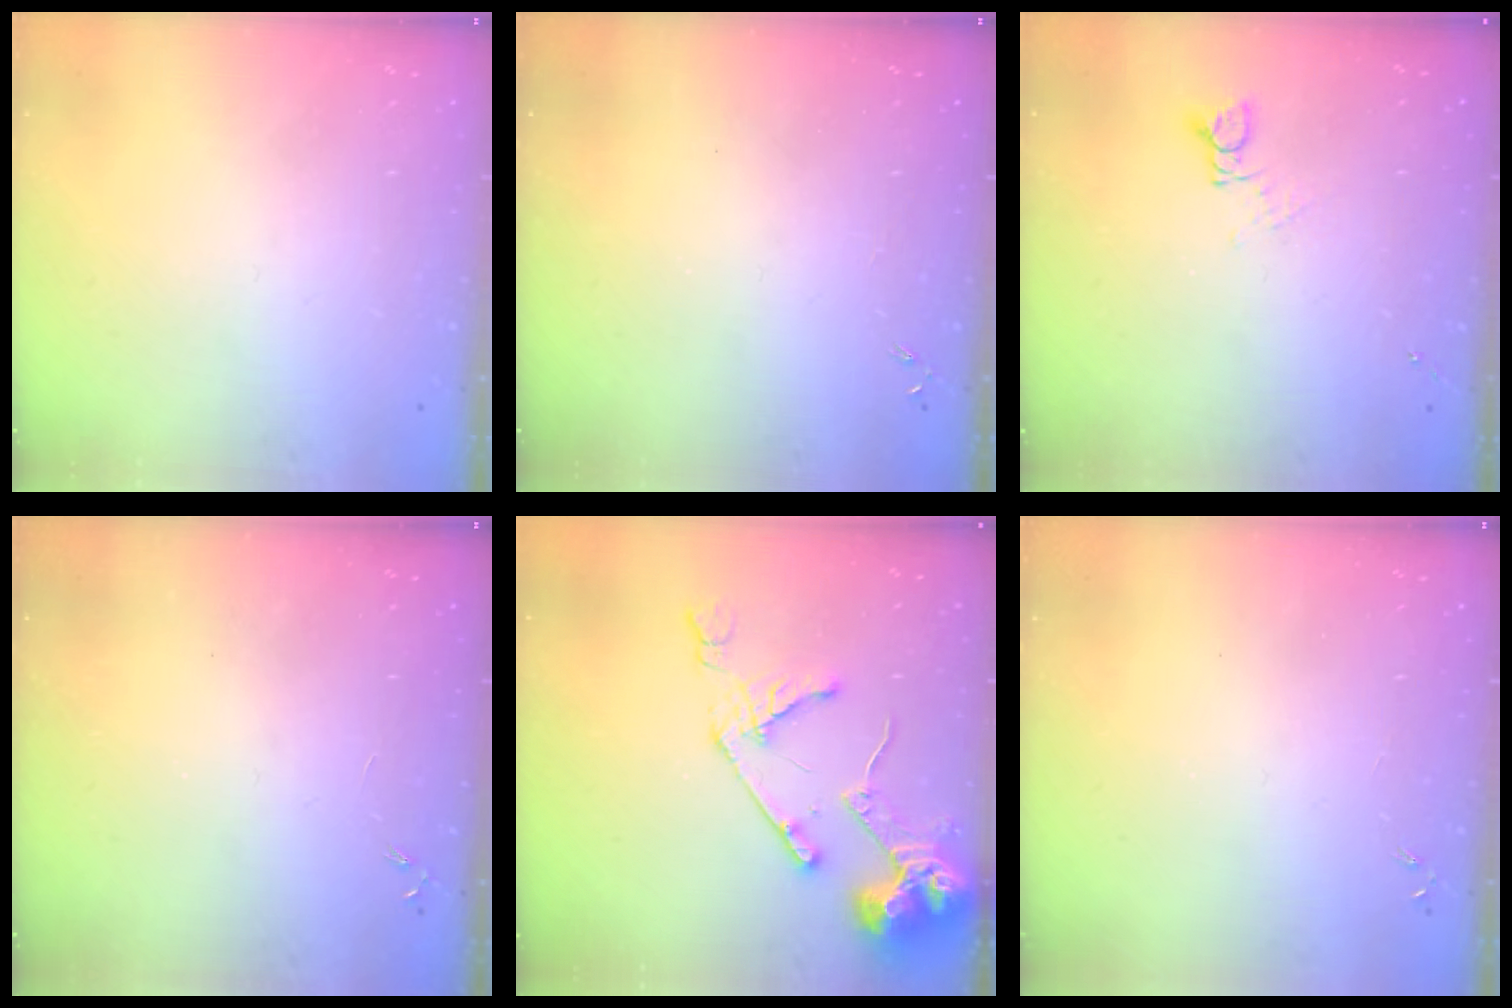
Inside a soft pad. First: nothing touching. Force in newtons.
{"total": 0.0}
{"total": 2.5, "press": 2.5, "slide": 0.2}
{"total": 0.0}
{"total": 14.9, "press": 14.8, "slide": 1.7}
{"total": 0.0}